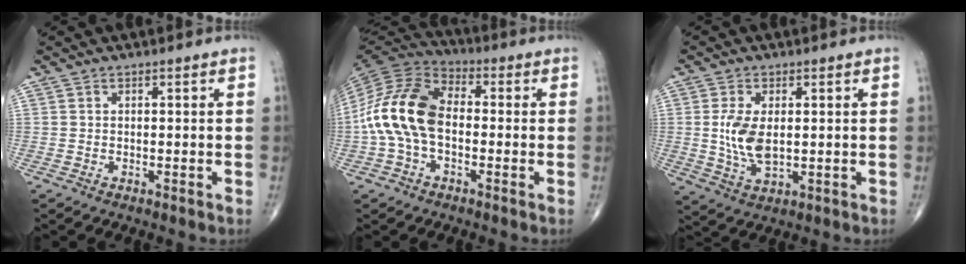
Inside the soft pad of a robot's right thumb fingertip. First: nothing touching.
{"total": 14.7, "force": [-1.4, 9.1, 11.5], "torque": [-0.231, 0.036, -0.037]}
{"total": 7.5, "force": [0.5, 3.9, 6.4], "torque": [-0.133, -0.010, 0.016]}